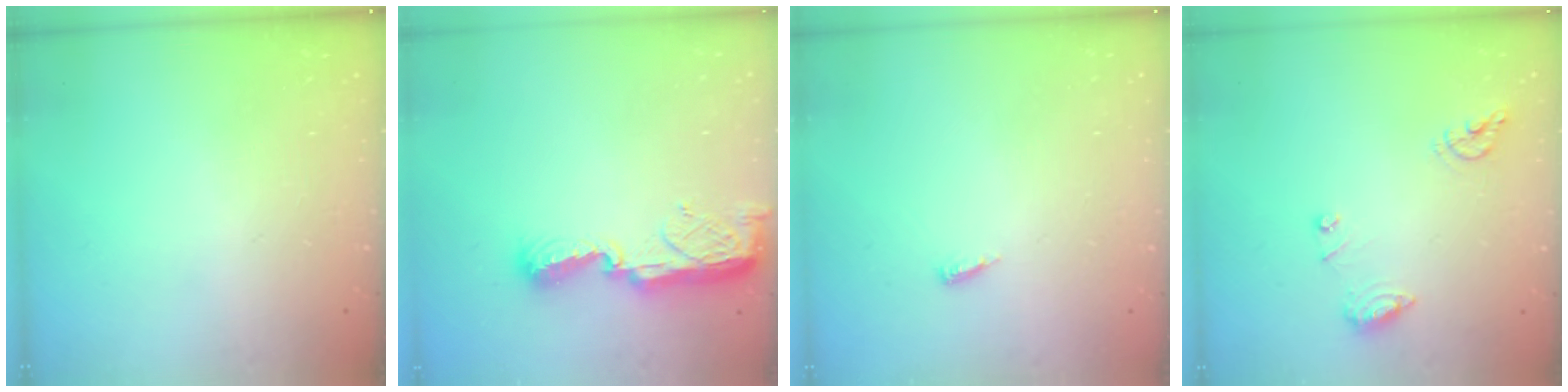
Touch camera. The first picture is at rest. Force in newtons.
{"total": 9.1, "press": 9.0, "slide": 1.0}
{"total": 3.8, "press": 3.8, "slide": 0.4}
{"total": 9.6, "press": 9.6, "slide": 1.1}